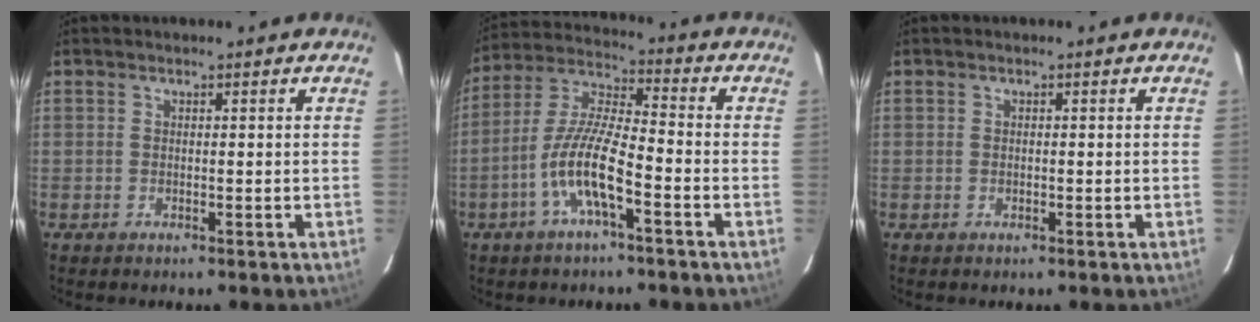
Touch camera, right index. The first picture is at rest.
{"total": 11.1, "force": [-4.8, 2.1, 9.7], "torque": [-0.206, 0.000, -0.094]}
{"total": 0.6, "force": [-0.1, 0.5, 0.2], "torque": [-0.001, 0.000, -0.002]}